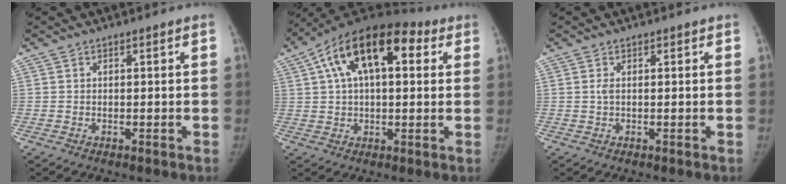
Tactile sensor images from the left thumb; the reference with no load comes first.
{"total": 19.0, "force": [6.4, 9.8, 14.9], "torque": [-0.233, 0.032, 0.094]}
{"total": 0.9, "force": [0.0, 0.4, 0.8], "torque": [-0.018, 0.000, -0.002]}